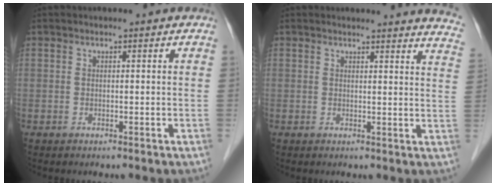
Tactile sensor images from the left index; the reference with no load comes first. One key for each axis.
{"total": 11.5, "fx": 11.3, "fy": 0.9, "fz": 1.9, "tx": 0.010, "ty": -0.073, "tz": 0.084}